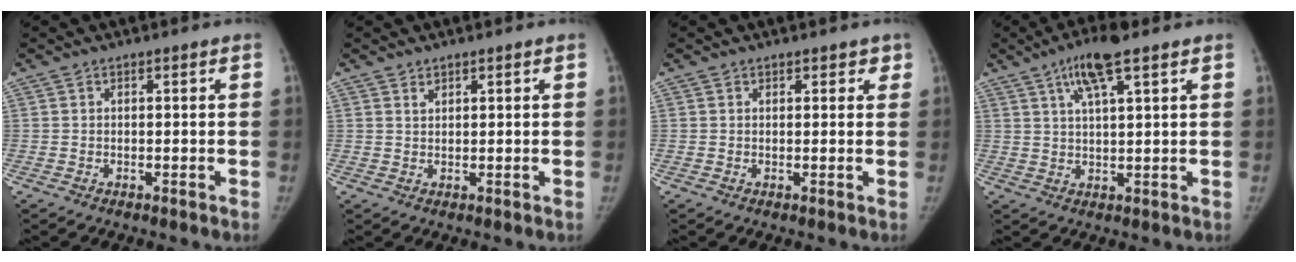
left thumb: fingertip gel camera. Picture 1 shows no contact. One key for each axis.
{"total": 1.2, "fx": 0.8, "fy": 0.7, "fz": 0.4, "tx": 0.002, "ty": -0.006, "tz": 0.015}
{"total": 1.6, "fx": 1.0, "fy": 1.1, "fz": 0.5, "tx": 0.018, "ty": -0.003, "tz": 0.006}
{"total": 8.0, "fx": 4.4, "fy": 1.6, "fz": 6.4, "tx": -0.121, "ty": -0.005, "tz": 0.083}